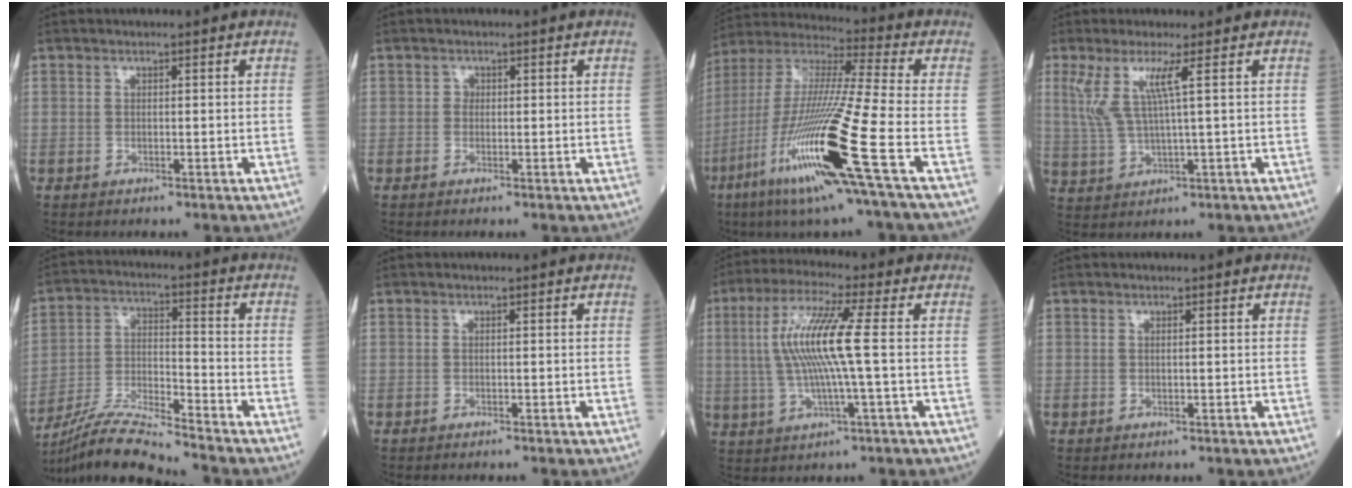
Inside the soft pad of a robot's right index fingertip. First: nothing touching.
{"total": 0.6, "force": [0.1, 0.6, 0.2], "torque": [0.000, 0.002, 0.000]}
{"total": 21.3, "force": [-8.4, -0.6, 19.6], "torque": [-0.424, -0.044, -0.169]}
{"total": 5.8, "force": [2.3, -0.5, 5.3], "torque": [-0.122, 0.003, 0.055]}
{"total": 11.5, "force": [-10.7, -1.3, 4.1], "torque": [-0.080, -0.008, -0.200]}
{"total": 0.7, "force": [-0.6, 0.0, 0.3], "torque": [-0.004, 0.000, -0.010]}
{"total": 10.6, "force": [0.8, -0.1, 10.6], "torque": [-0.222, 0.011, 0.011]}
{"total": 0.0}